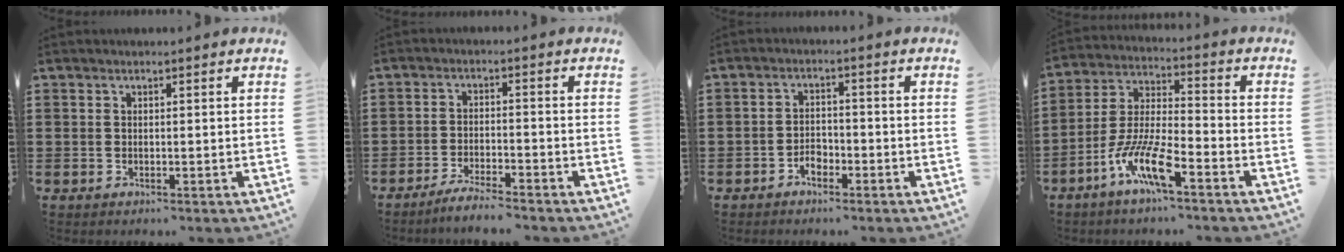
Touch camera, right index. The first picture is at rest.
{"total": 3.6, "force": [-3.4, -0.3, 0.9], "torque": [-0.016, 0.002, -0.069]}
{"total": 2.6, "force": [-1.8, 1.5, 1.2], "torque": [-0.026, 0.004, -0.037]}
{"total": 9.7, "force": [-6.2, 1.8, 7.2], "torque": [-0.167, -0.008, -0.123]}